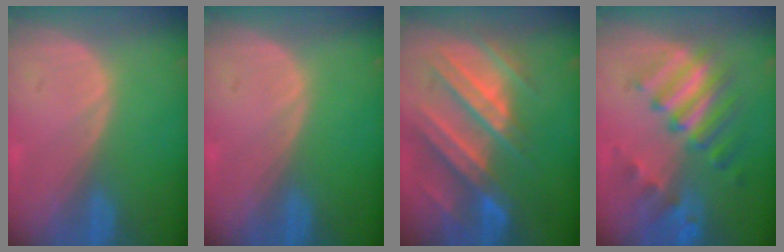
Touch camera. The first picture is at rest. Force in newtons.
{"total": 0.0}
{"total": 11.2, "press": 9.9, "slide": 5.2}
{"total": 9.5, "press": 8.4, "slide": 4.5}